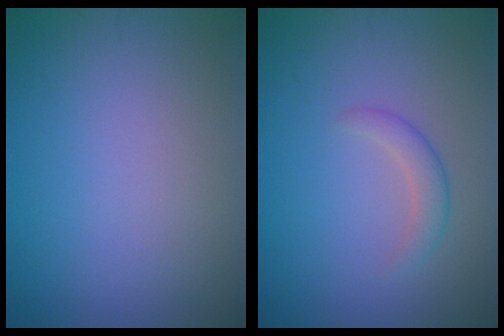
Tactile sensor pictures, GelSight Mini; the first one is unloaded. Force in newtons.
{"total": 1.7, "press": 1.7, "slide": 0.1}